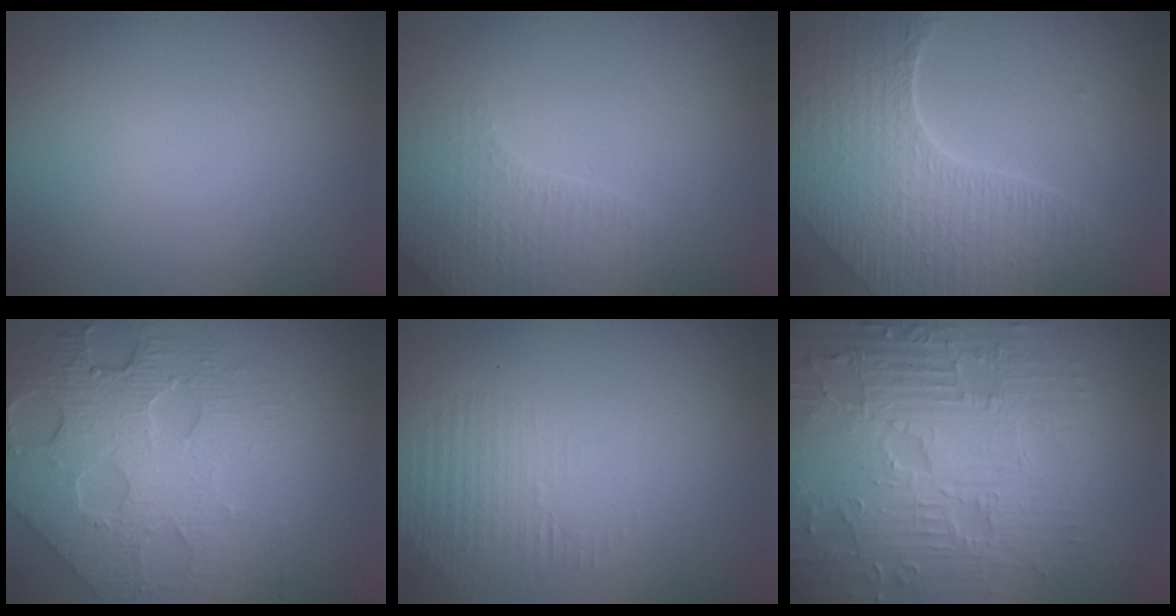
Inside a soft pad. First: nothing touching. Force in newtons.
{"total": 2.6, "press": 2.5, "slide": 0.5}
{"total": 7.9, "press": 5.5, "slide": 5.6}
{"total": 8.1, "press": 5.6, "slide": 5.9}
{"total": 1.4, "press": 0.1, "slide": 1.4}
{"total": 9.4, "press": 6.9, "slide": 6.5}